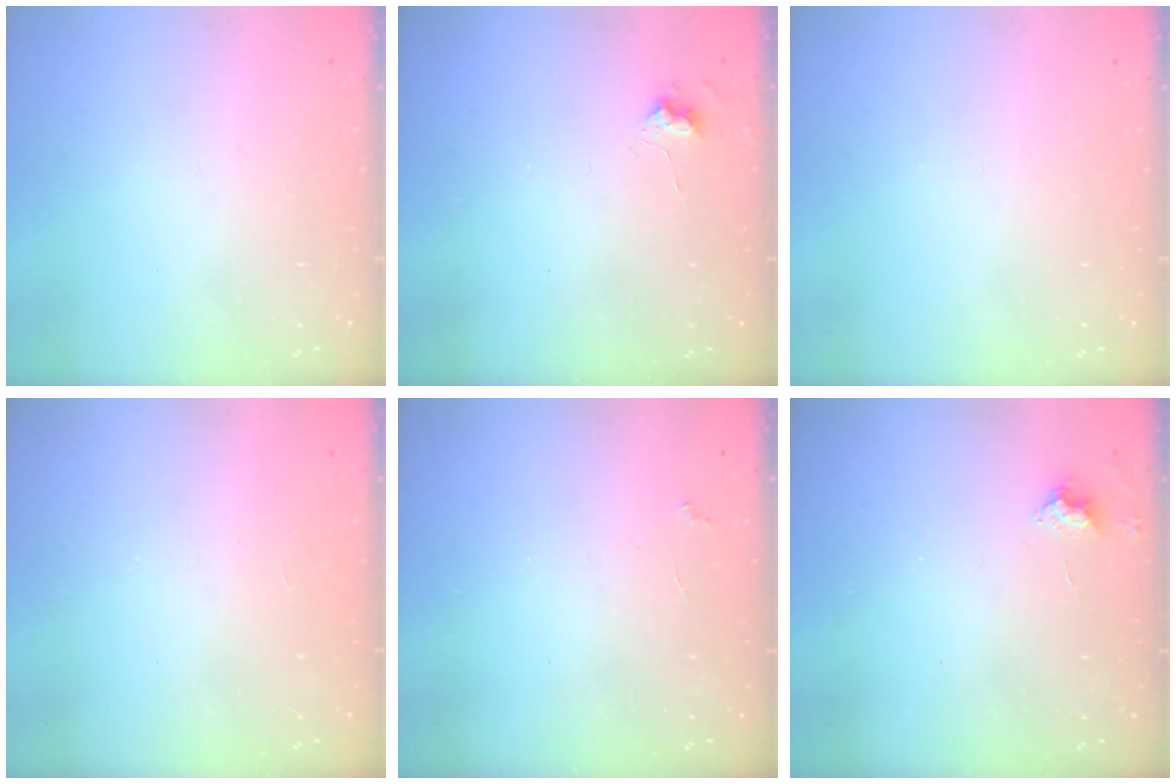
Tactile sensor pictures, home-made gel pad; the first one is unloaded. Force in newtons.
{"total": 4.1, "press": 4.0, "slide": 0.6}
{"total": 0.0}
{"total": 1.0, "press": 1.0, "slide": 0.1}
{"total": 2.1, "press": 2.0, "slide": 0.4}
{"total": 3.9, "press": 3.8, "slide": 0.6}